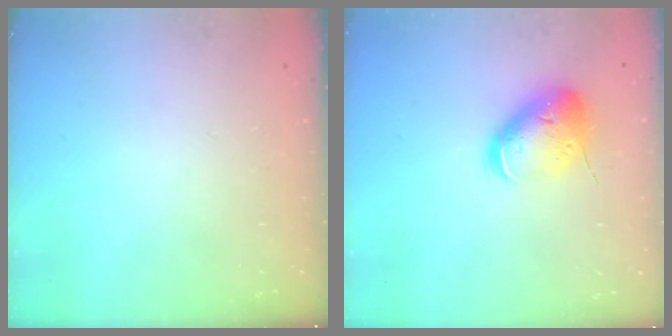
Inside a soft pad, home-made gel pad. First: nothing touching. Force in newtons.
{"total": 14.8, "press": 14.6, "slide": 2.1}